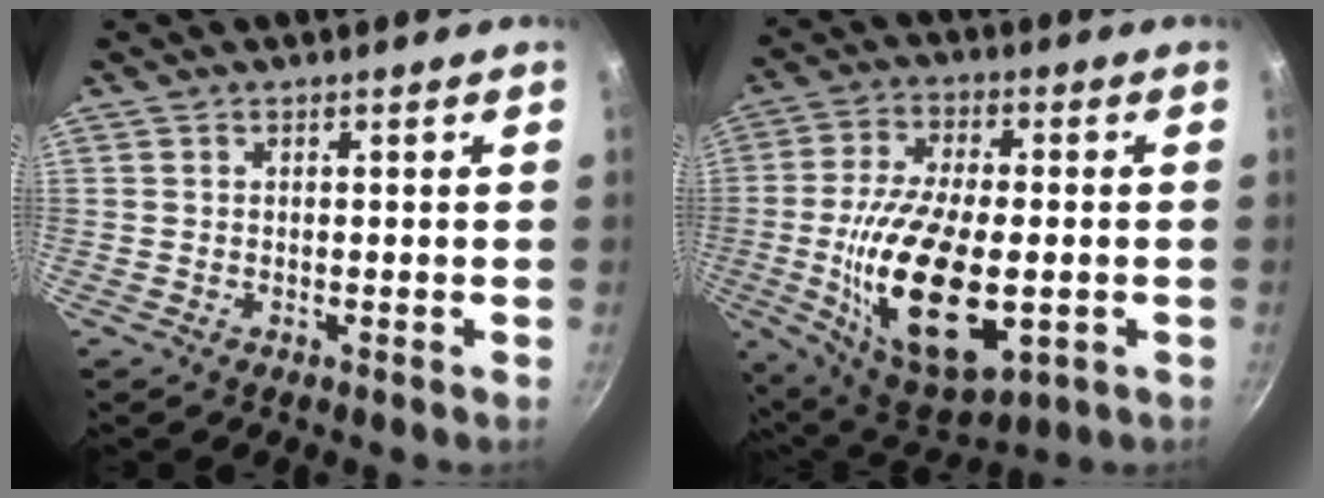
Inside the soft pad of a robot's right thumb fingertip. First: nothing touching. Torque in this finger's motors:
{"motor_torque": [0.18, 1.38, 2.15, -0.62, 0.56]}